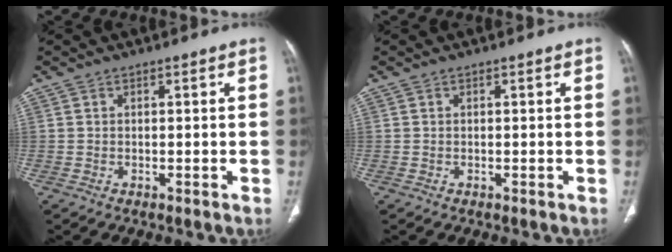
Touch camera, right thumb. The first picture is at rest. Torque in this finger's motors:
{"motor_torque": [-0.68, 0.08, -0.10, 0.09, 0.04]}